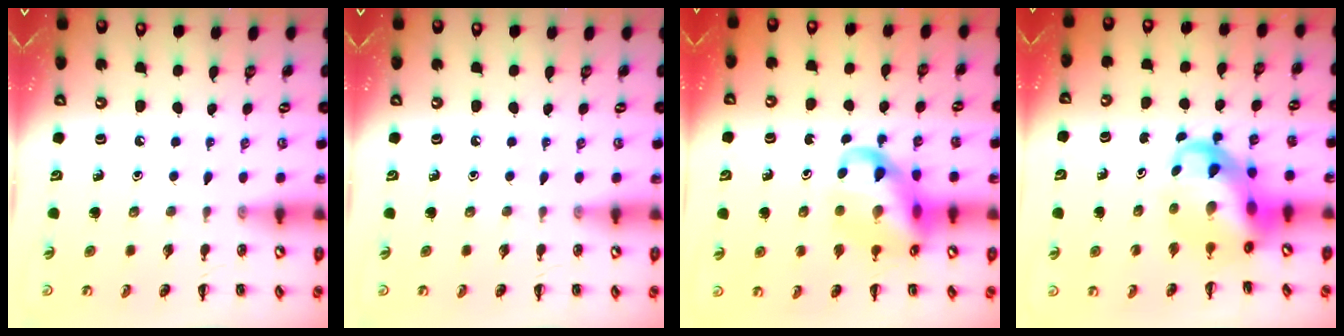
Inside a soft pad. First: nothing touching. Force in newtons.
{"total": 0.0}
{"total": 14.6, "press": 14.2, "slide": 3.4}
{"total": 8.4, "press": 8.1, "slide": 2.3}